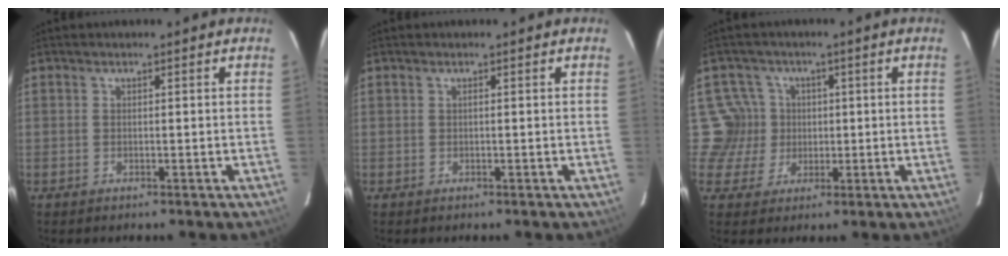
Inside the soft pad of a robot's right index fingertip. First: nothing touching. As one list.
[{"total": 0.0}, {"total": 6.0, "force": [0.1, 6.0, -0.5], "torque": [0.012, 0.012, -0.007]}]